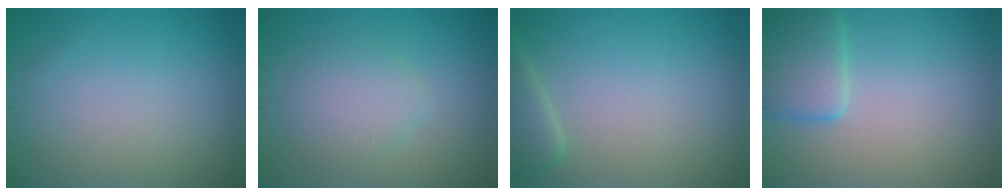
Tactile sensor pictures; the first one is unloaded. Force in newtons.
{"total": 2.9, "press": 2.9, "slide": 0.2}
{"total": 2.2, "press": 2.2, "slide": 0.2}
{"total": 3.6, "press": 3.6, "slide": 0.4}